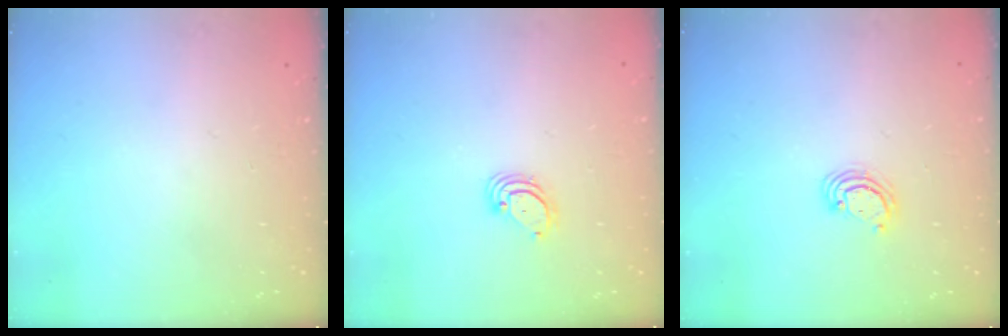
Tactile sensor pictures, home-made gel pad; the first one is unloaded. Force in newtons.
{"total": 4.1, "press": 4.0, "slide": 0.3}
{"total": 3.2, "press": 3.1, "slide": 0.3}